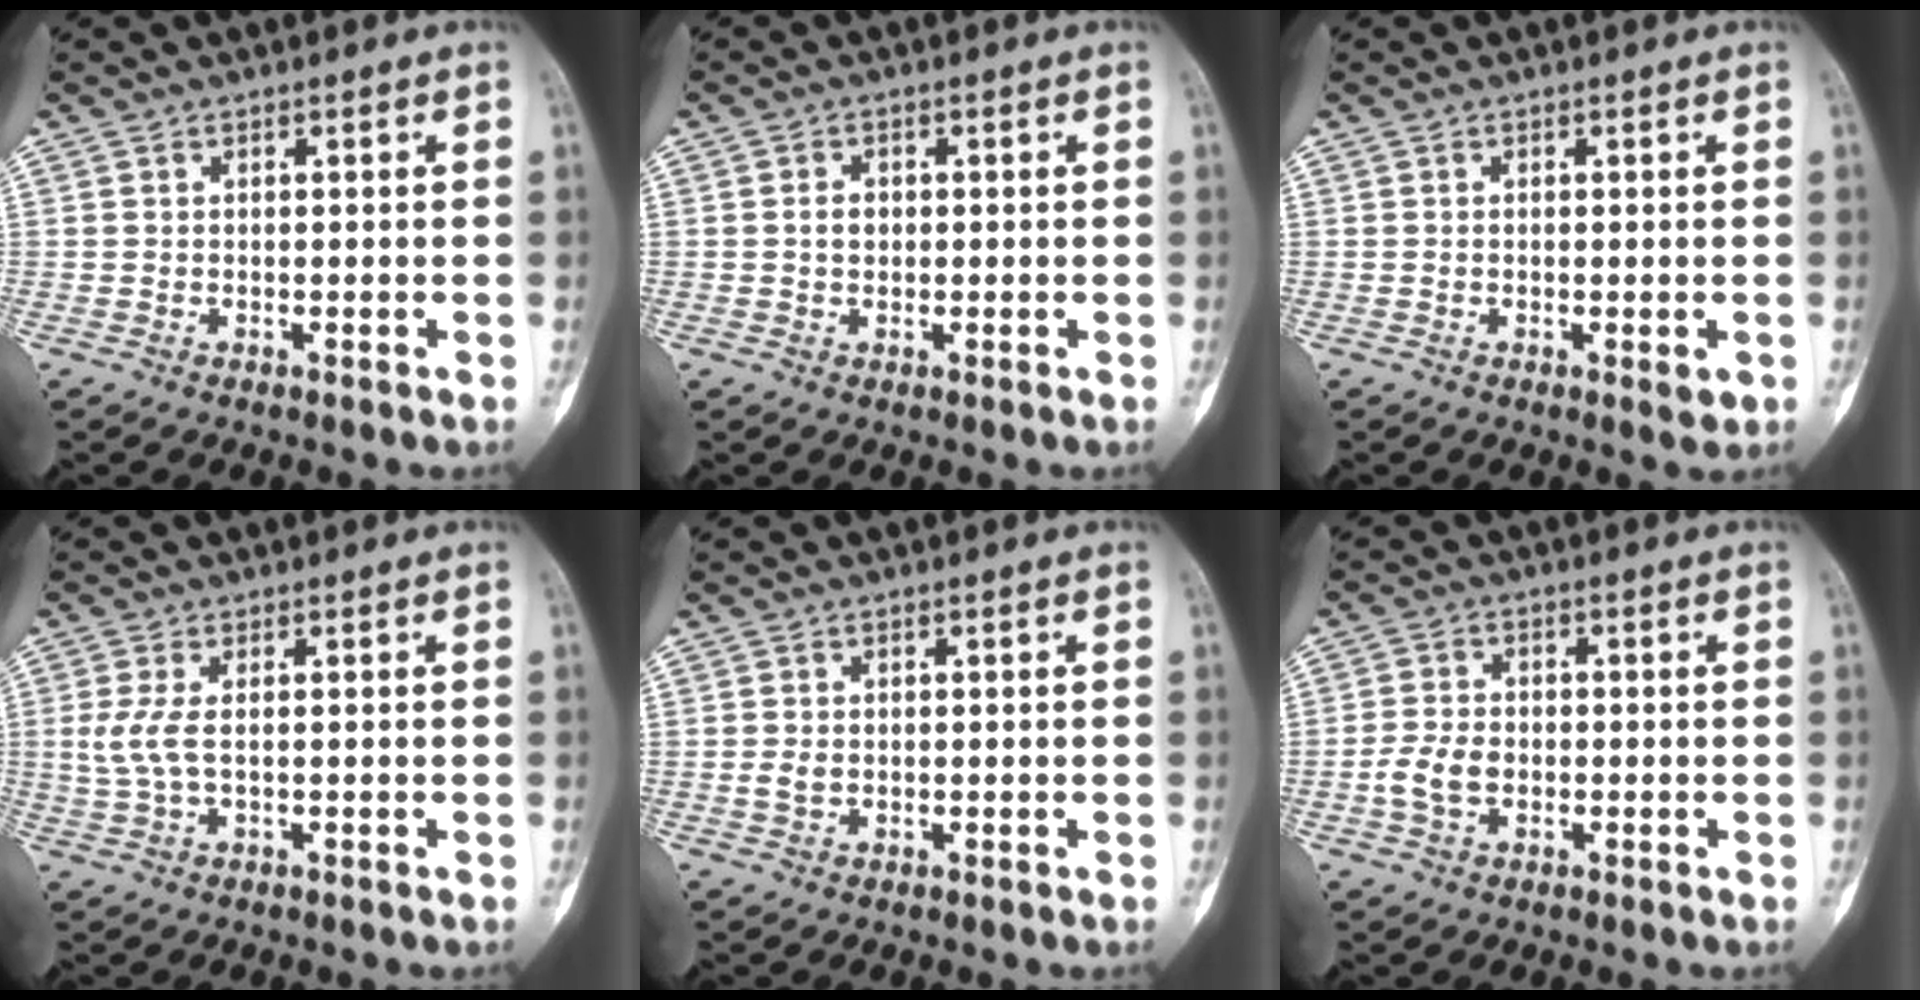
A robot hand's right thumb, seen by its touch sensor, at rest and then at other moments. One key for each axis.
{"total": 2.1, "fx": 0.1, "fy": 1.6, "fz": 1.3, "tx": -0.012, "ty": 0.005, "tz": 0.002}
{"total": 1.9, "fx": -0.5, "fy": 0.7, "fz": 1.7, "tx": -0.023, "ty": -0.005, "tz": -0.004}
{"total": 4.2, "fx": 0.2, "fy": 1.5, "fz": 3.9, "tx": -0.110, "ty": 0.001, "tz": 0.009}
{"total": 1.8, "fx": -0.1, "fy": 1.3, "fz": 1.2, "tx": -0.025, "ty": 0.001, "tz": -0.002}
{"total": 5.2, "fx": -1.3, "fy": 3.6, "fz": 3.6, "tx": -0.072, "ty": 0.011, "tz": -0.026}